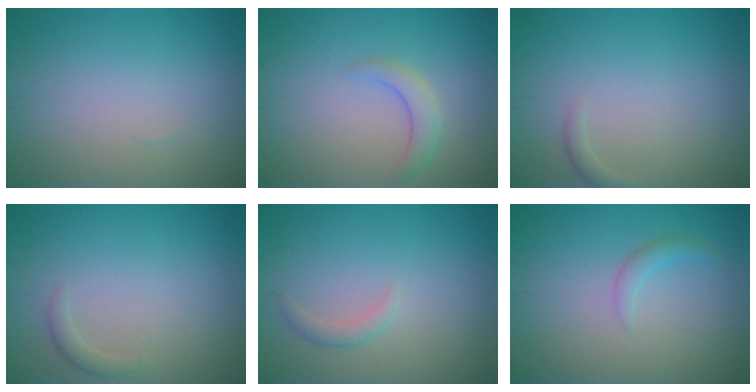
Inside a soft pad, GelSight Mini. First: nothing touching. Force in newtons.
{"total": 2.1, "press": 2.0, "slide": 0.3}
{"total": 0.8, "press": 0.8, "slide": 0.1}
{"total": 1.0, "press": 1.0, "slide": 0.0}
{"total": 1.1, "press": 1.1, "slide": 0.1}
{"total": 1.2, "press": 1.2, "slide": 0.1}